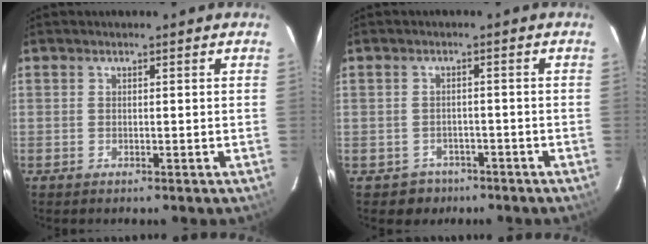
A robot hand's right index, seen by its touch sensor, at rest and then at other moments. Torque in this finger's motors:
{"motor_torque": [-0.14, 0.03, -0.13, -0.09]}